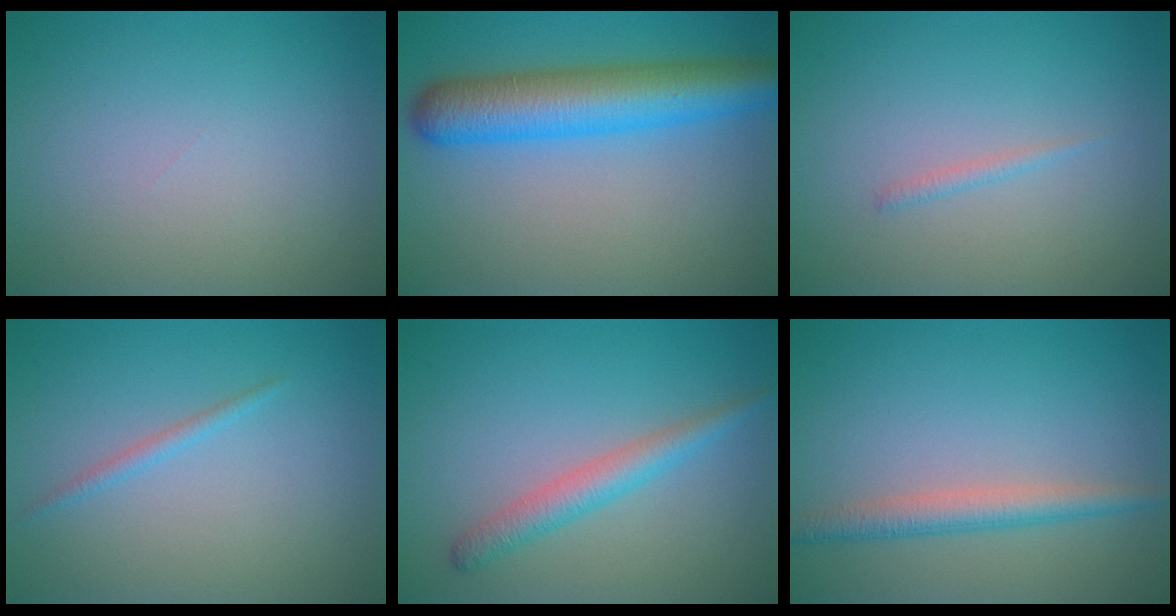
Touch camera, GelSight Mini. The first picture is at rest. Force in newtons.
{"total": 7.8, "press": 7.8, "slide": 0.1}
{"total": 0.7, "press": 0.7, "slide": 0.0}
{"total": 1.0, "press": 1.0, "slide": 0.0}
{"total": 2.8, "press": 2.8, "slide": 0.0}
{"total": 2.7, "press": 2.7, "slide": 0.1}